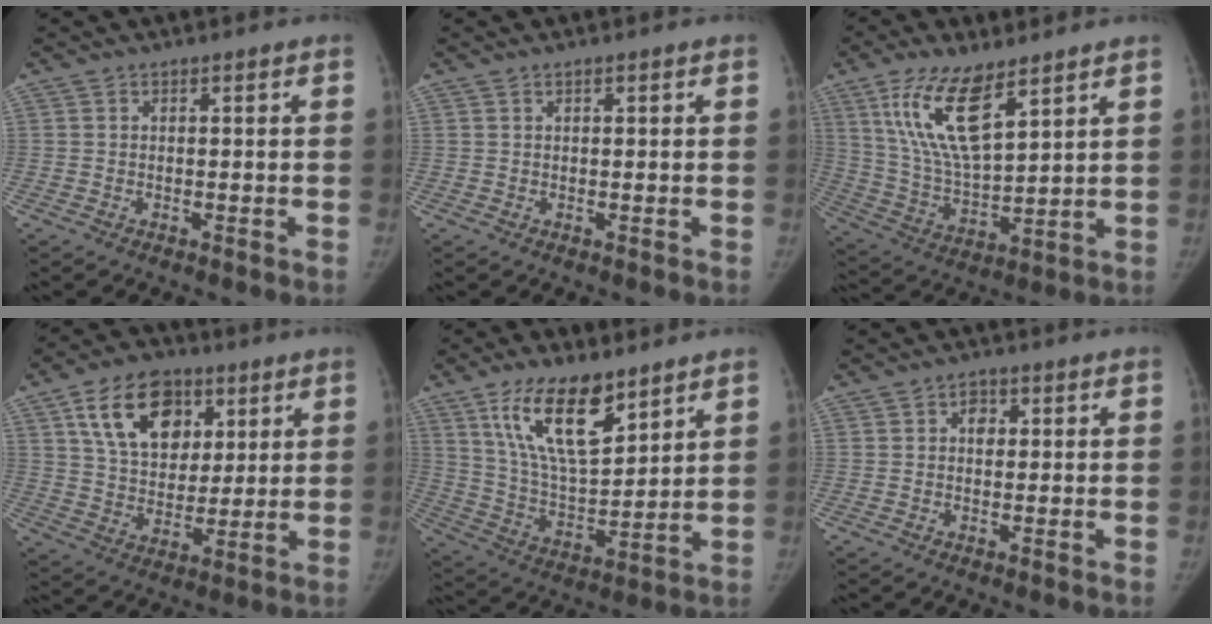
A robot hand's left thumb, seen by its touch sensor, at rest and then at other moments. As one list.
[{"total": 0.5, "force": [0.3, 0.3, 0.3], "torque": [0.000, -0.001, 0.005]}, {"total": 15.2, "force": [8.3, 5.6, 11.4], "torque": [-0.207, -0.037, 0.168]}, {"total": 16.3, "force": [7.0, 11.1, 9.6], "torque": [-0.128, -0.020, 0.123]}, {"total": 16.4, "force": [9.8, 6.6, 11.4], "torque": [-0.171, -0.052, 0.190]}, {"total": 2.6, "force": [0.7, 2.0, 1.6], "torque": [-0.010, 0.003, 0.005]}]